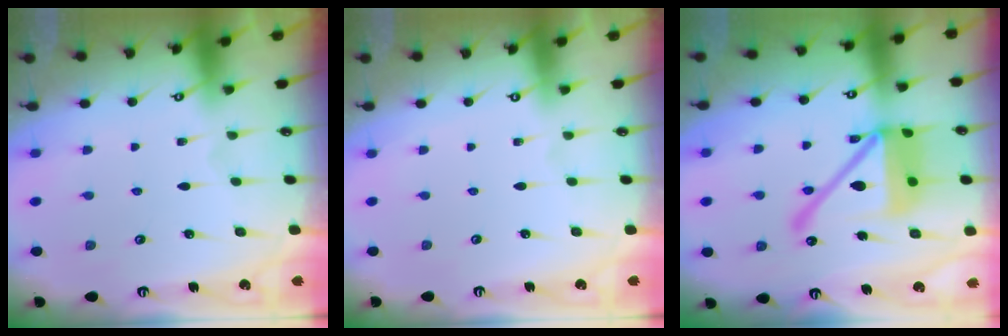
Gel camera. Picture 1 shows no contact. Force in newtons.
{"total": 0.6, "press": 0.5, "slide": 0.4}
{"total": 19.5, "press": 19.3, "slide": 2.7}